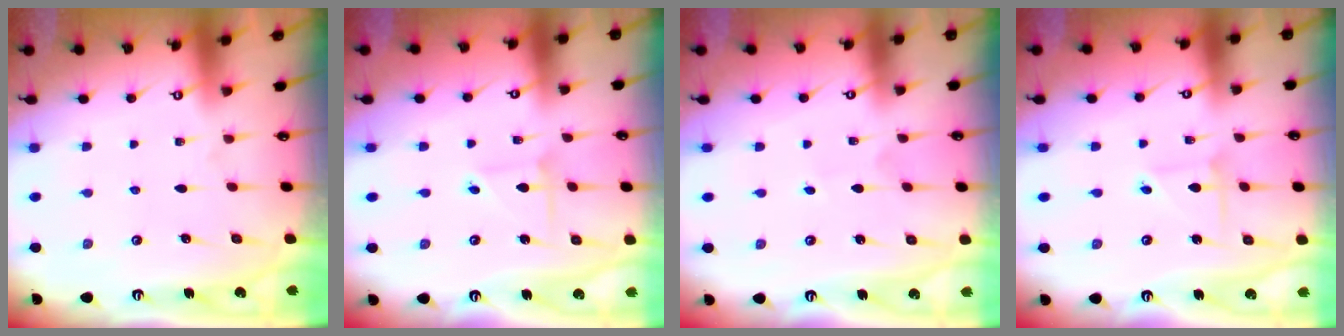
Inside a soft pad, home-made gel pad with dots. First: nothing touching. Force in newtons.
{"total": 2.3, "press": 2.3, "slide": 0.3}
{"total": 1.0, "press": 1.0, "slide": 0.0}
{"total": 2.3, "press": 2.3, "slide": 0.3}